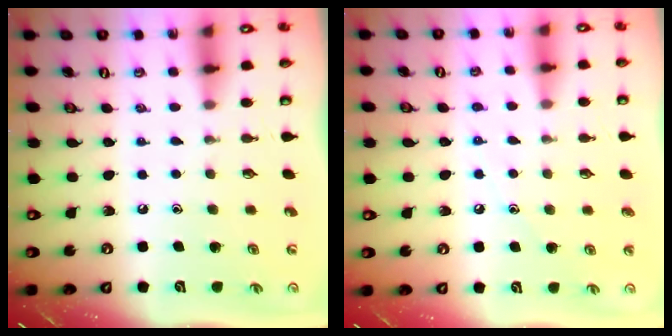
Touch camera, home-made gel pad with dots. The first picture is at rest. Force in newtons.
{"total": 4.7, "press": 4.7, "slide": 0.6}